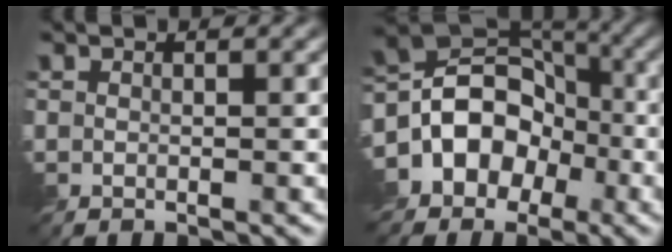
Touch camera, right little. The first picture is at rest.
{"total": 11.2, "force": [-5.0, 9.1, 4.2], "torque": [-0.075, 0.009, -0.104]}